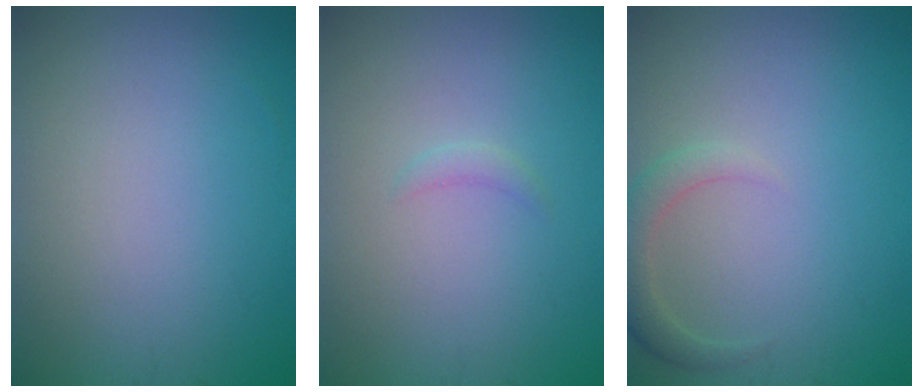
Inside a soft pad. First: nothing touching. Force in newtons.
{"total": 0.7, "press": 0.7, "slide": 0.1}
{"total": 2.2, "press": 2.2, "slide": 0.3}